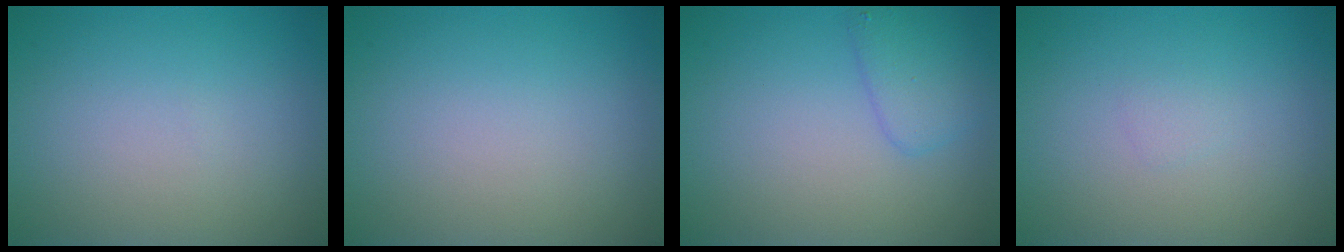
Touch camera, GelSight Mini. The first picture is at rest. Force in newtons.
{"total": 0.0}
{"total": 2.4, "press": 2.4, "slide": 0.1}
{"total": 0.6, "press": 0.6, "slide": 0.0}